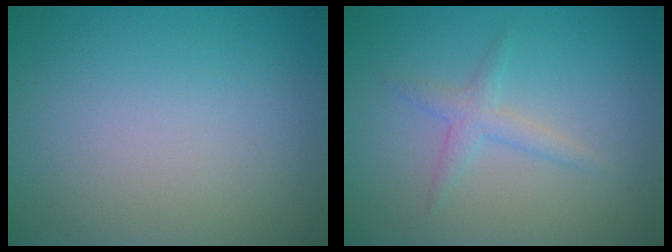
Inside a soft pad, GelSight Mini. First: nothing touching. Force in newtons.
{"total": 1.8, "press": 1.8, "slide": 0.1}